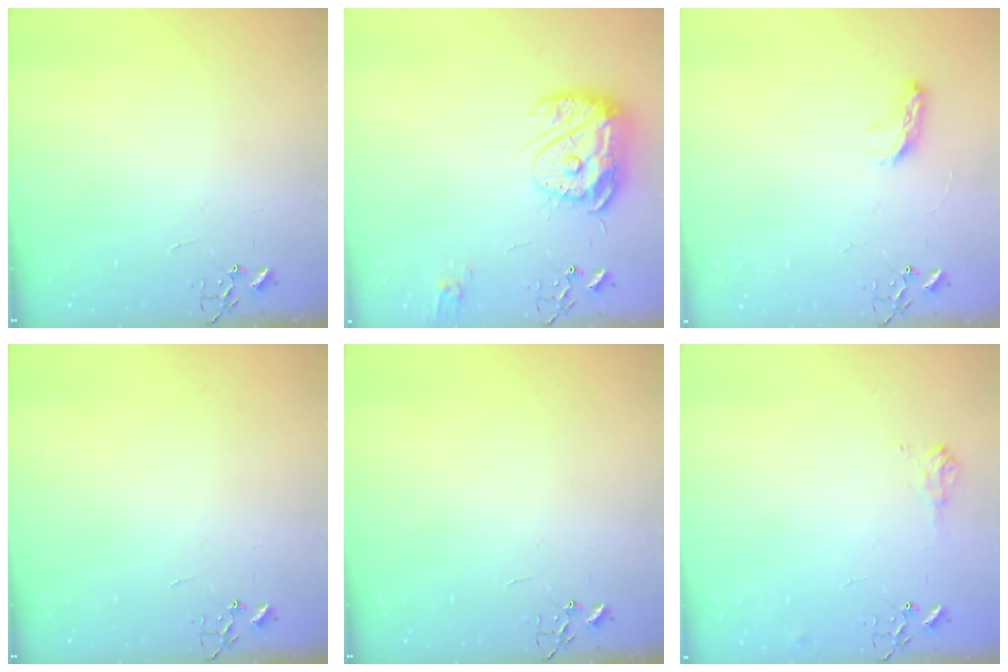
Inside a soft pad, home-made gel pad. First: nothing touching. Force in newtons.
{"total": 15.9, "press": 15.8, "slide": 1.5}
{"total": 5.7, "press": 5.7, "slide": 0.7}
{"total": 0.0}
{"total": 0.0}
{"total": 7.4, "press": 7.4, "slide": 0.5}